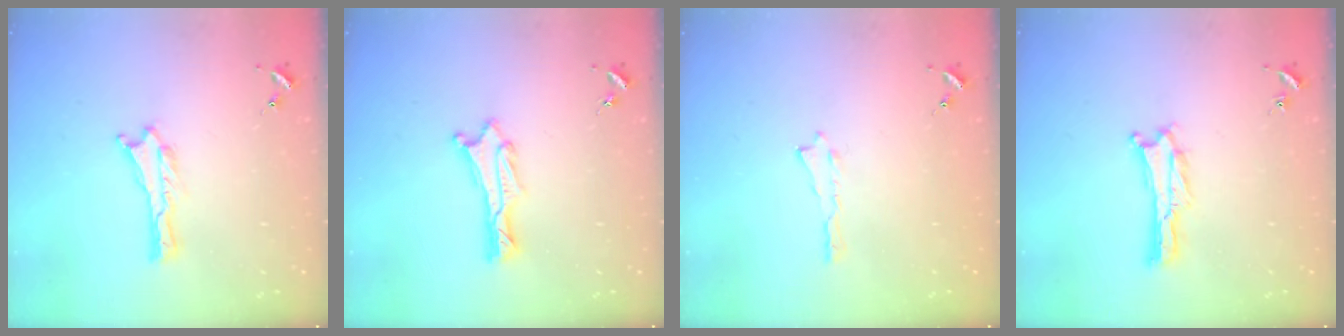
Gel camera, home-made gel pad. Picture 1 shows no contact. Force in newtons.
{"total": 0.9, "press": 0.8, "slide": 0.1}
{"total": 0.0}
{"total": 0.0}